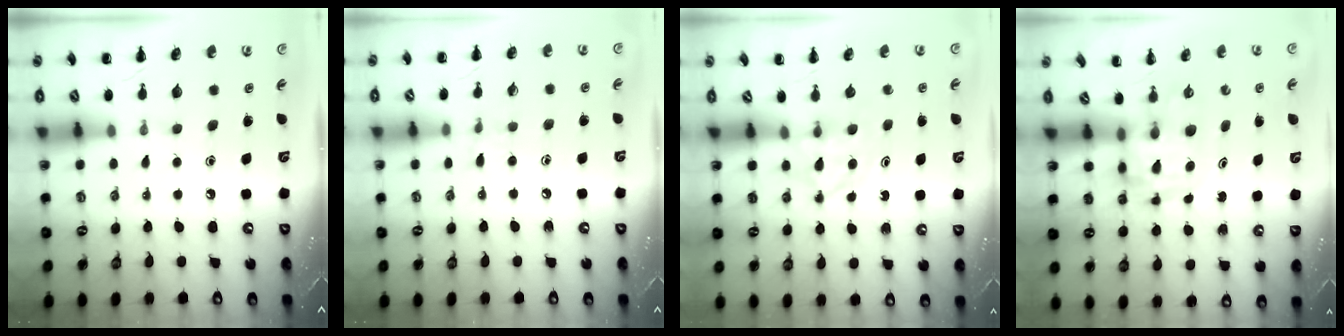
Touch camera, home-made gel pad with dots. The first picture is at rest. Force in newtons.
{"total": 6.4, "press": 6.0, "slide": 2.3}
{"total": 3.5, "press": 3.3, "slide": 1.1}
{"total": 3.7, "press": 3.6, "slide": 0.6}